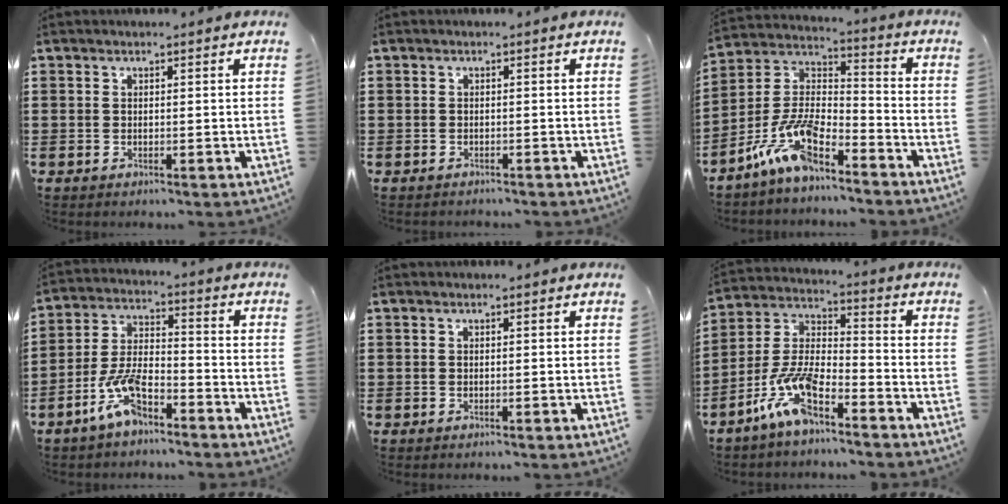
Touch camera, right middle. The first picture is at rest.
{"total": 0.8, "force": [-0.7, 0.3, -0.2], "torque": [0.001, 0.003, -0.016]}
{"total": 11.0, "force": [-8.0, 3.2, 6.8], "torque": [-0.156, 0.010, -0.160]}
{"total": 8.2, "force": [-5.3, 3.0, 5.4], "torque": [-0.128, 0.000, -0.102]}
{"total": 0.0}
{"total": 9.8, "force": [-6.9, 2.6, 6.5], "torque": [-0.157, -0.002, -0.137]}